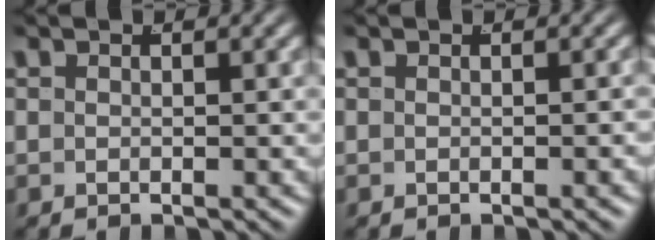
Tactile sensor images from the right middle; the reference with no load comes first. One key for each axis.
{"total": 0.0}